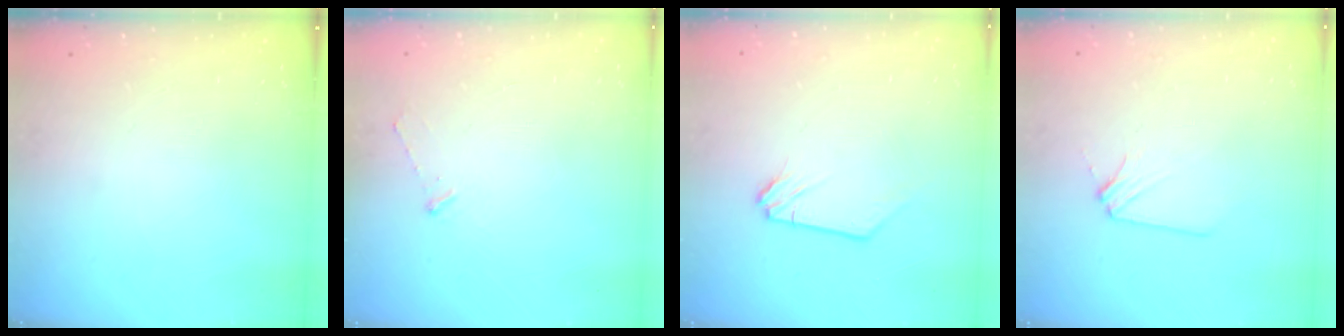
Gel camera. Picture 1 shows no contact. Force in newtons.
{"total": 3.5, "press": 3.4, "slide": 0.4}
{"total": 0.0}
{"total": 2.8, "press": 2.8, "slide": 0.6}